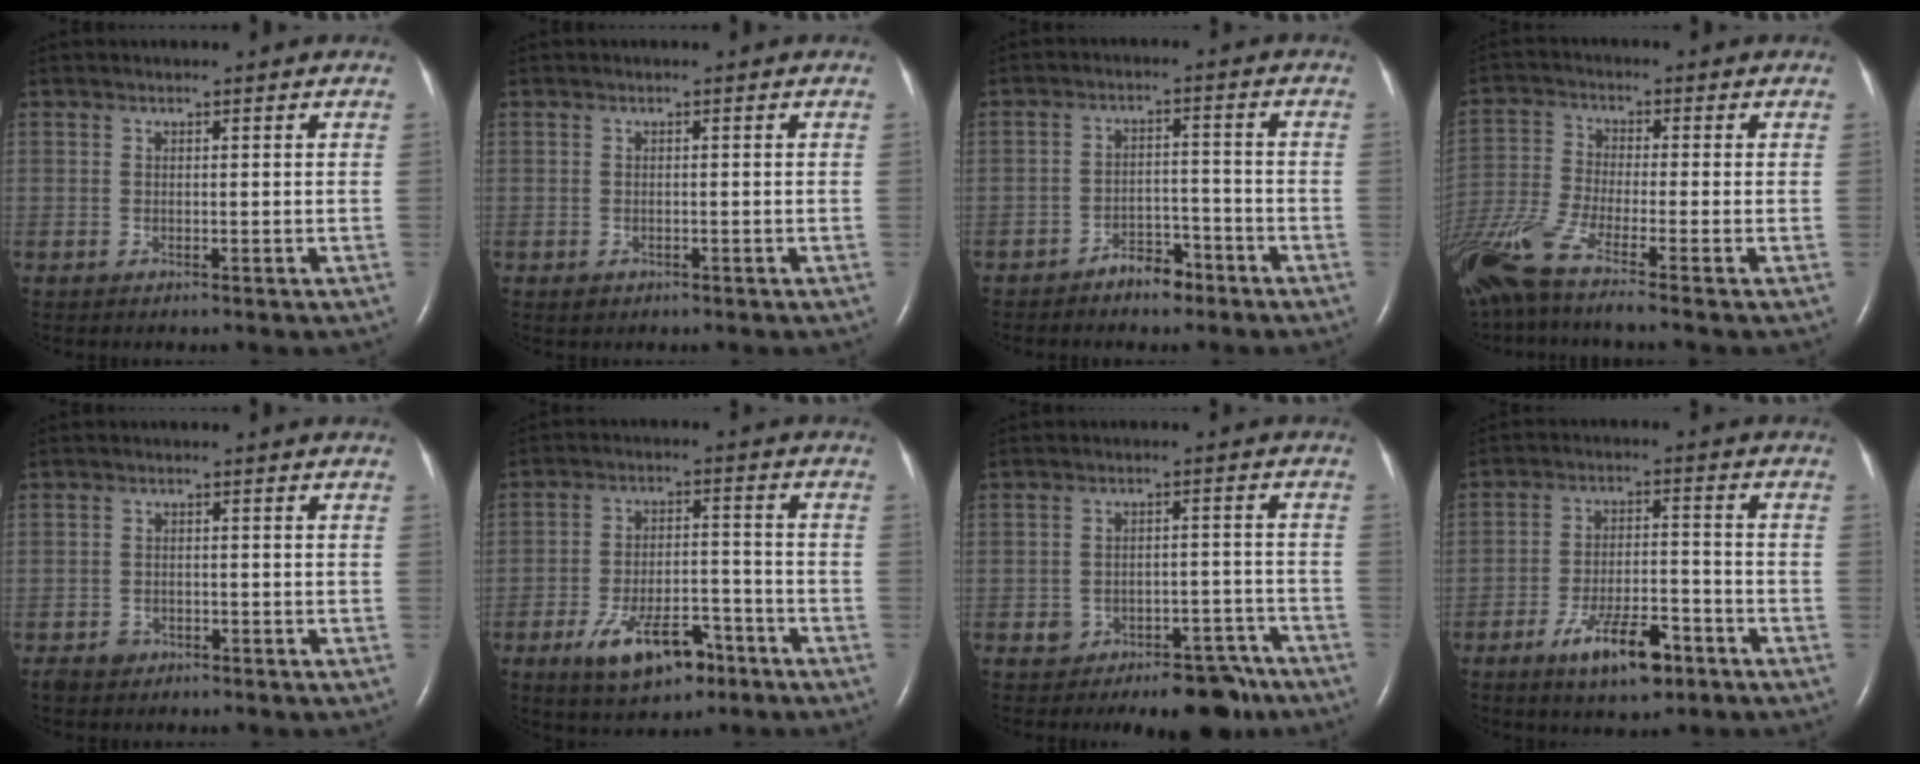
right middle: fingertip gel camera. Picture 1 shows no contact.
{"total": 0.9, "force": [-0.5, 0.7, 0.2], "torque": [-0.002, 0.002, -0.004]}
{"total": 4.3, "force": [-3.4, 1.9, 1.8], "torque": [-0.028, 0.008, -0.055]}
{"total": 11.4, "force": [-8.8, -0.7, 7.2], "torque": [-0.156, -0.036, -0.170]}
{"total": 2.4, "force": [-1.7, 1.6, 0.5], "torque": [-0.015, 0.003, -0.024]}
{"total": 10.5, "force": [-6.3, 4.5, 7.1], "torque": [-0.130, 0.002, -0.099]}
{"total": 8.1, "force": [-6.4, 3.9, 3.2], "torque": [-0.017, 0.027, -0.088]}
{"total": 9.5, "force": [-5.8, 3.0, 6.9], "torque": [-0.125, -0.003, -0.094]}